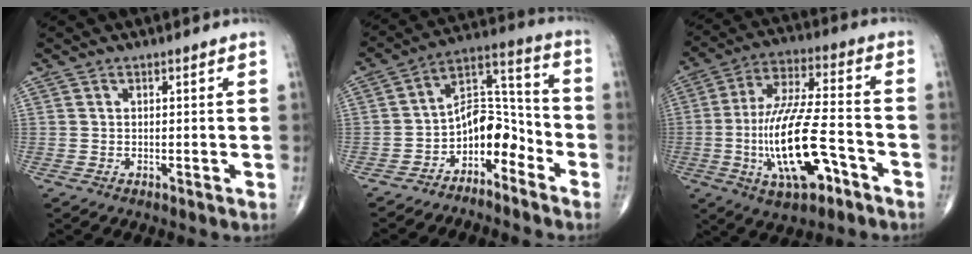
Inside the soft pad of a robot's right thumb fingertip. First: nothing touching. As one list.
[{"total": 9.7, "force": [-5.5, 5.8, 5.4], "torque": [-0.049, 0.097, -0.103]}, {"total": 18.7, "force": [-6.1, 6.6, 16.4], "torque": [-0.313, 0.034, -0.098]}]